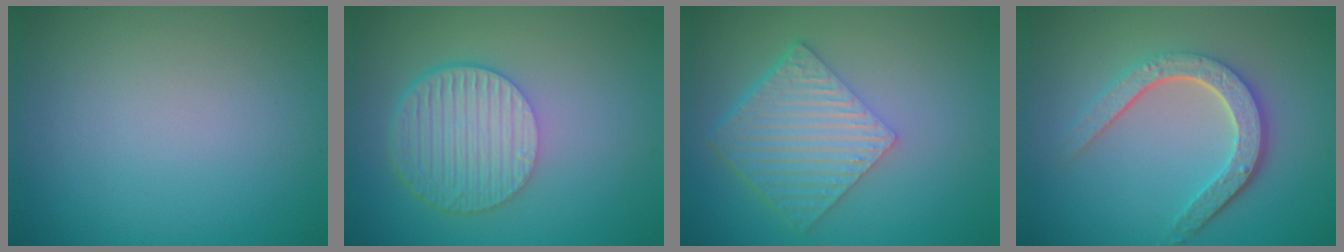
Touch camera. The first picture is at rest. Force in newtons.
{"total": 6.5, "press": 4.5, "slide": 4.7}
{"total": 6.4, "press": 4.5, "slide": 4.6}
{"total": 4.8, "press": 3.7, "slide": 3.0}